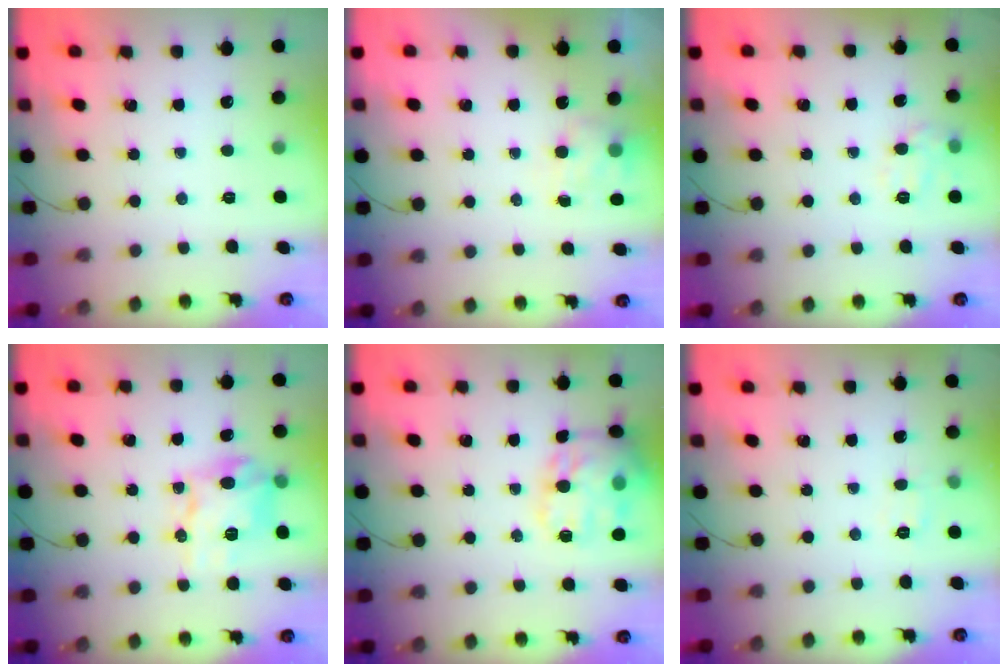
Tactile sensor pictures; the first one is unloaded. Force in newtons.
{"total": 6.2, "press": 6.0, "slide": 1.5}
{"total": 9.1, "press": 9.1, "slide": 0.6}
{"total": 12.5, "press": 12.4, "slide": 1.6}
{"total": 18.8, "press": 18.7, "slide": 1.5}
{"total": 5.2, "press": 5.0, "slide": 1.3}